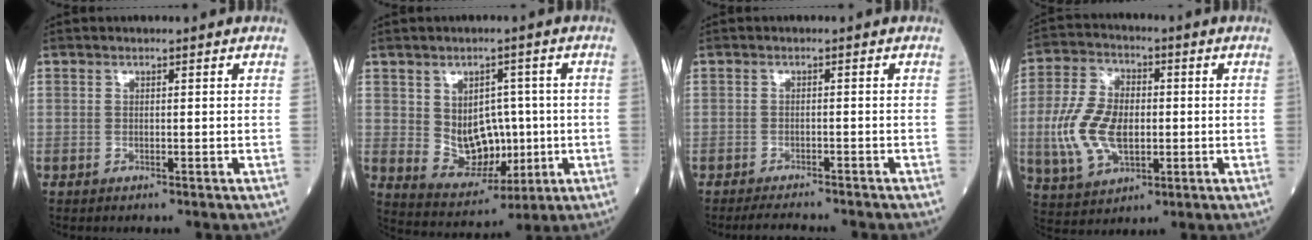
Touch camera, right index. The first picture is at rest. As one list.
[{"total": 9.0, "force": [0.3, 6.2, 6.5], "torque": [-0.105, 0.009, 0.025]}, {"total": 5.1, "force": [-4.8, 0.1, 1.8], "torque": [-0.024, -0.013, -0.071]}, {"total": 11.9, "force": [-1.2, 7.0, 9.5], "torque": [-0.214, 0.011, -0.018]}]